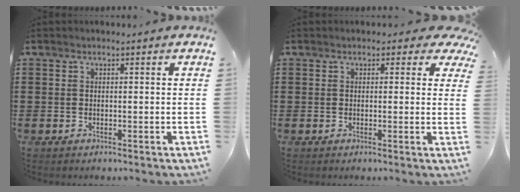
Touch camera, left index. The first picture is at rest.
{"total": 1.8, "force": [1.0, 1.1, 1.1], "torque": [-0.009, 0.002, 0.014]}